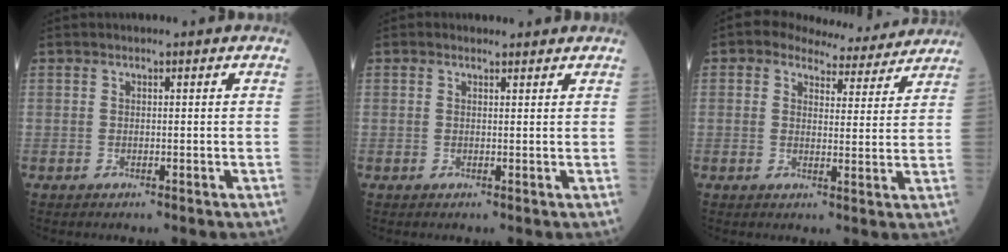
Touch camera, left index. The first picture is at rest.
{"total": 1.5, "force": [1.4, 0.5, 0.2], "torque": [-0.014, 0.006, 0.018]}
{"total": 9.2, "force": [8.4, 3.2, 2.2], "torque": [-0.025, 0.010, 0.098]}